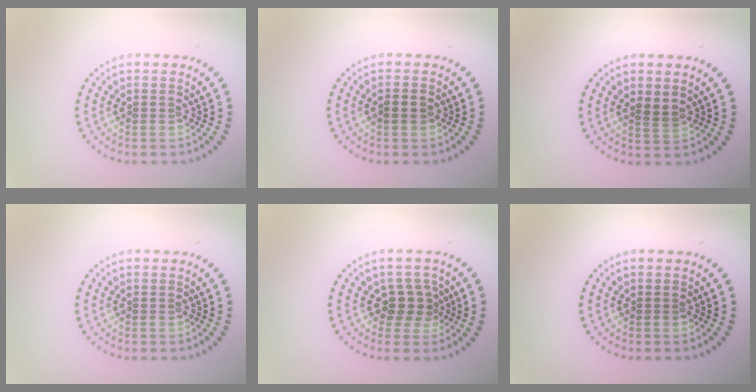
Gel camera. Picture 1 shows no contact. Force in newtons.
{"total": 1.2, "press": 1.1, "slide": 0.4}
{"total": 1.3, "press": 1.0, "slide": 0.8}
{"total": 0.0}
{"total": 2.2, "press": 1.9, "slide": 1.2}
{"total": 0.0}